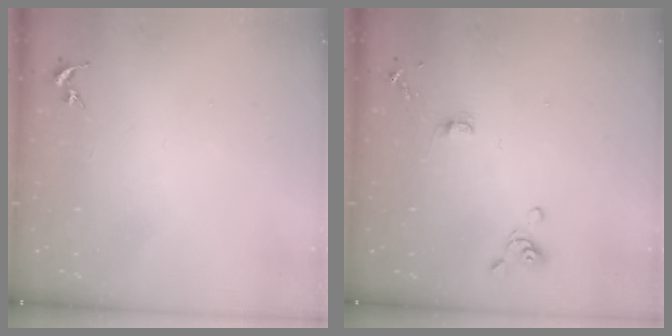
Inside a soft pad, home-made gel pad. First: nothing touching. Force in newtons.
{"total": 4.1, "press": 3.9, "slide": 1.4}